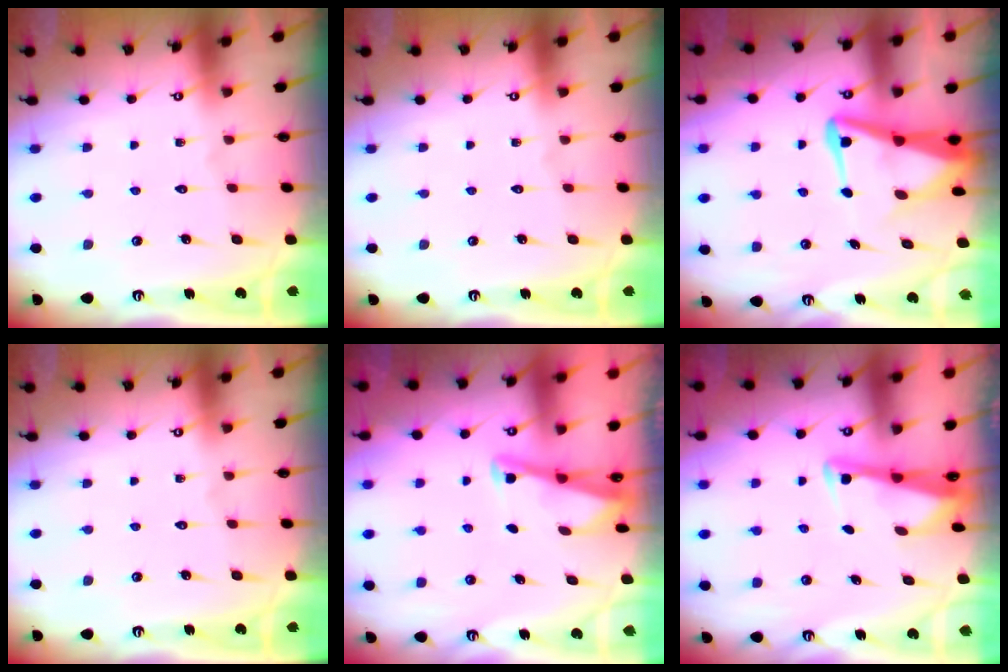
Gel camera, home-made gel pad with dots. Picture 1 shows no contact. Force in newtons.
{"total": 0.0}
{"total": 7.9, "press": 7.8, "slide": 1.0}
{"total": 0.0}
{"total": 2.8, "press": 2.8, "slide": 0.3}
{"total": 2.9, "press": 2.9, "slide": 0.4}